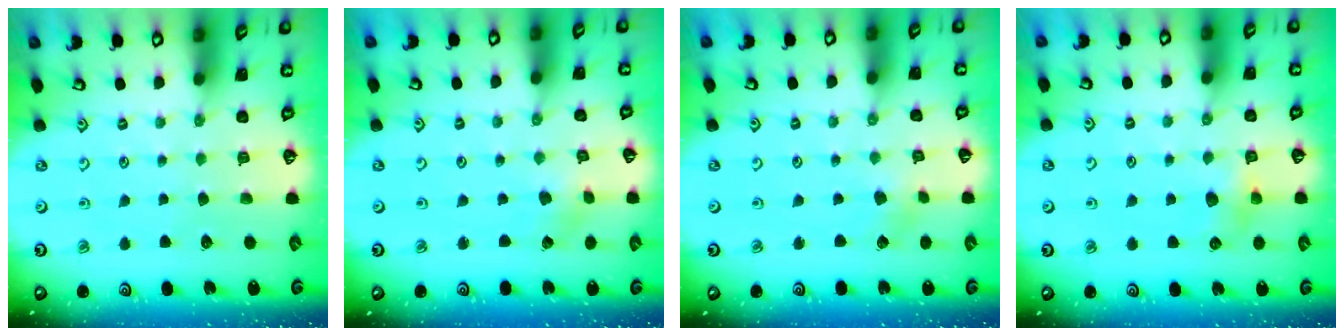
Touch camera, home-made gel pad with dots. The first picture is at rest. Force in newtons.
{"total": 1.3, "press": 1.3, "slide": 0.2}
{"total": 1.8, "press": 1.8, "slide": 0.4}
{"total": 4.7, "press": 4.7, "slide": 0.7}